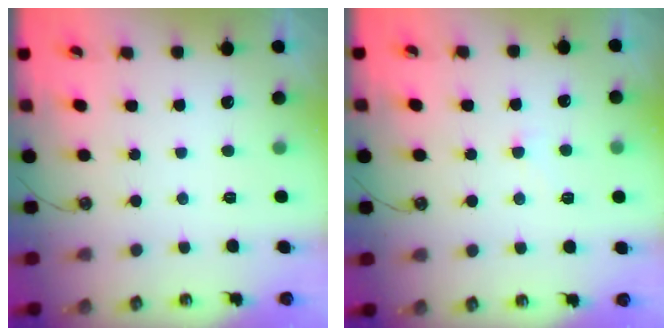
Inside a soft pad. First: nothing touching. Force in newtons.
{"total": 3.7, "press": 3.7, "slide": 0.5}